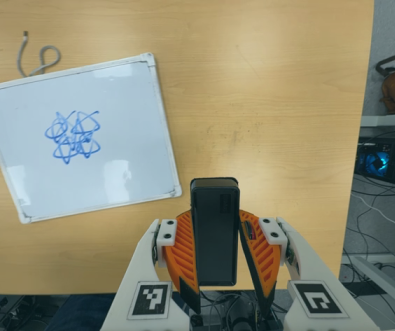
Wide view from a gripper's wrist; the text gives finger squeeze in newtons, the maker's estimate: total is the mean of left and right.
{"total": 6.0, "left": 5.0, "right": 6.9}